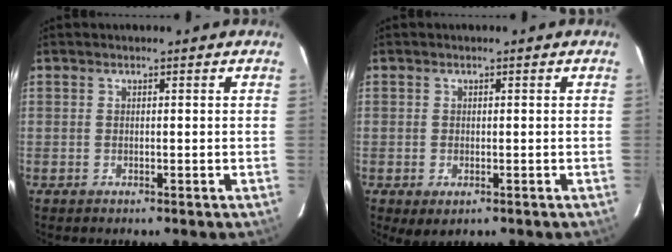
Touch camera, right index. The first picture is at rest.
{"total": 2.3, "force": [-1.0, 1.3, 1.7], "torque": [-0.028, -0.005, -0.004]}